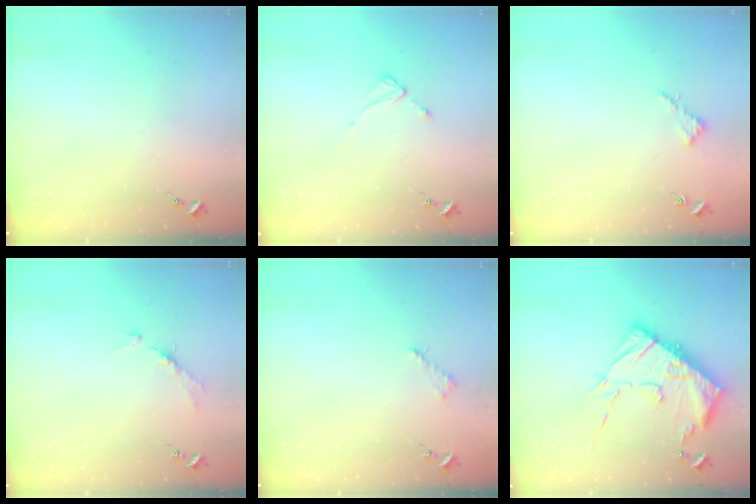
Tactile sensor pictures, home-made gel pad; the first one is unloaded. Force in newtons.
{"total": 2.0, "press": 2.0, "slide": 0.3}
{"total": 2.6, "press": 2.6, "slide": 0.2}
{"total": 4.4, "press": 4.4, "slide": 0.6}
{"total": 2.6, "press": 2.5, "slide": 0.3}
{"total": 17.0, "press": 16.9, "slide": 1.5}